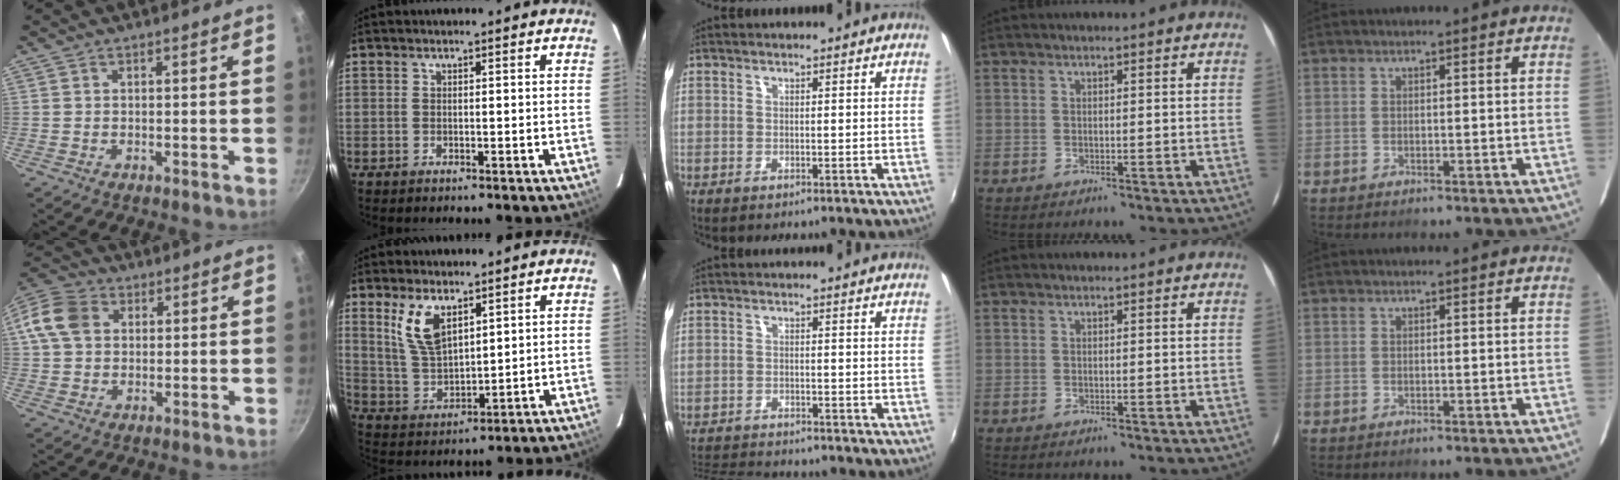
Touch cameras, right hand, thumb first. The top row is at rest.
{"thumb": {"total": 10.2, "force": [2.2, 7.9, 5.9], "torque": [-0.100, 0.018, 0.025]}, "index": {"total": 9.0, "force": [4.9, 4.1, 6.3], "torque": [-0.123, -0.001, 0.108]}, "middle": {"total": 8.1, "force": [-7.7, 1.3, 2.1], "torque": [-0.065, -0.011, -0.131]}}